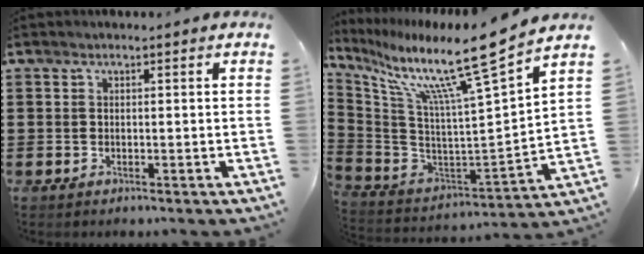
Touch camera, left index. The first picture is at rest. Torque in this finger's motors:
{"motor_torque": [2.14, 0.00, 0.50, 0.21]}